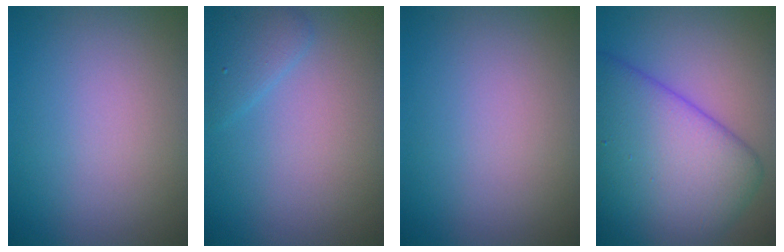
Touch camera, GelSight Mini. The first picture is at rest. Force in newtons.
{"total": 1.8, "press": 1.8, "slide": 0.1}
{"total": 0.0}
{"total": 9.9, "press": 9.9, "slide": 0.3}